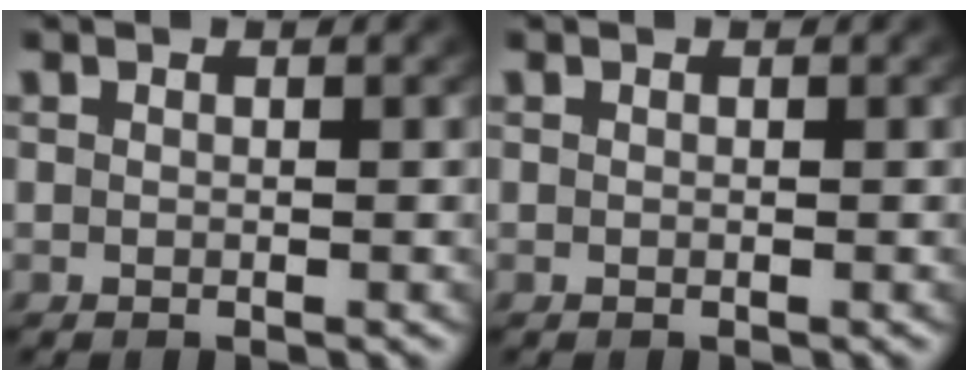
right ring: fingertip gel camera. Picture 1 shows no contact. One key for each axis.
{"total": 0.0}